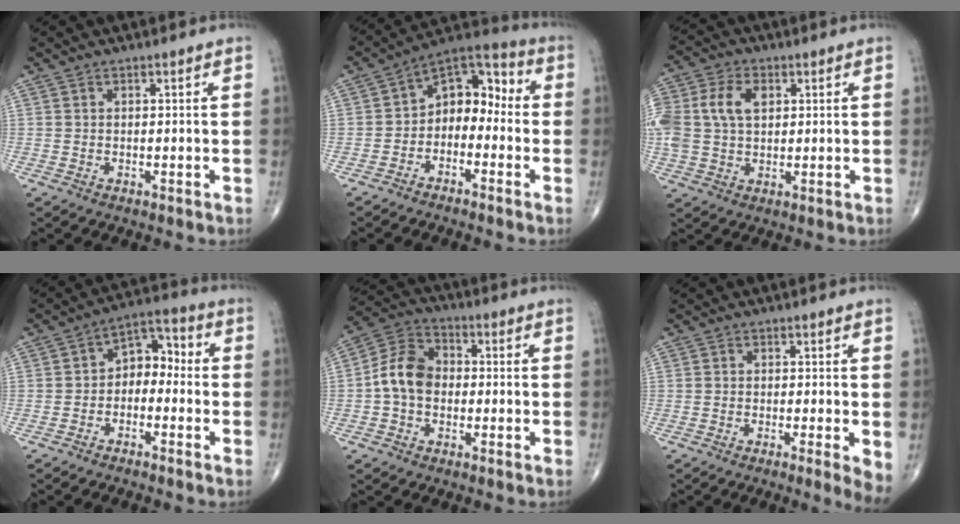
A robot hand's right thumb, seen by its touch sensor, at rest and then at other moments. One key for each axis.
{"total": 10.0, "fx": -1.9, "fy": 7.0, "fz": 7.0, "tx": -0.068, "ty": 0.055, "tz": -0.053}
{"total": 14.0, "fx": 3.0, "fy": 9.7, "fz": 9.7, "tx": -0.239, "ty": 0.015, "tz": 0.057}
{"total": 7.1, "fx": -1.4, "fy": 5.0, "fz": 4.9, "tx": -0.045, "ty": 0.043, "tz": -0.041}
{"total": 9.2, "fx": -0.9, "fy": 6.9, "fz": 6.0, "tx": -0.100, "ty": 0.031, "tz": -0.031}
{"total": 4.0, "fx": -1.2, "fy": 0.4, "fz": 3.8, "tx": -0.066, "ty": -0.012, "tz": -0.024}